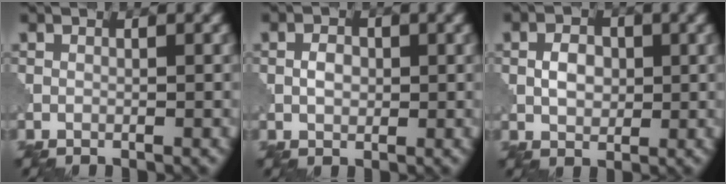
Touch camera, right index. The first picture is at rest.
{"total": 1.7, "force": [0.0, 1.2, 1.2], "torque": [-0.022, 0.003, -0.003]}
{"total": 2.6, "force": [0.1, 1.8, 1.9], "torque": [-0.034, 0.003, 0.000]}